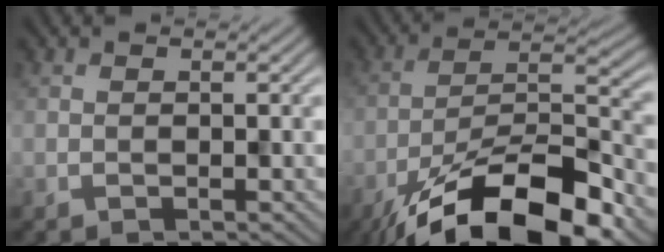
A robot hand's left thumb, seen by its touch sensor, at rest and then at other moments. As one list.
[{"total": 17.3, "force": [-11.7, 5.5, 11.4], "torque": [-0.208, -0.008, -0.210]}]